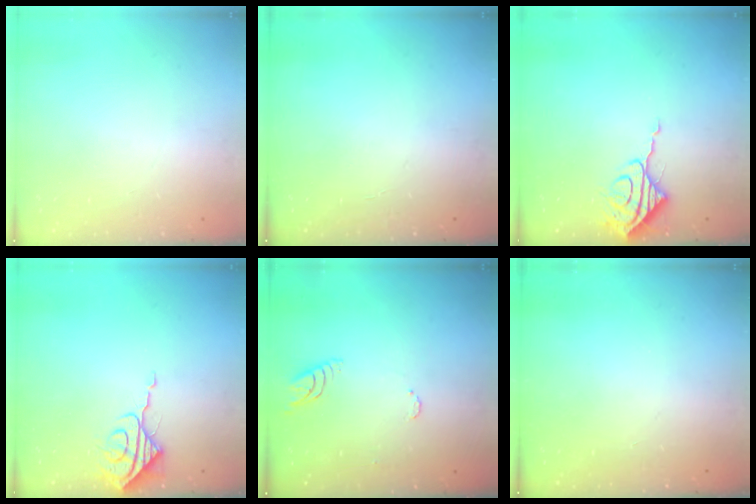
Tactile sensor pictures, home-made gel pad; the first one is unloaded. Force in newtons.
{"total": 2.0, "press": 2.0, "slide": 0.2}
{"total": 8.0, "press": 8.0, "slide": 0.7}
{"total": 8.0, "press": 7.9, "slide": 0.8}
{"total": 6.3, "press": 6.2, "slide": 0.6}
{"total": 0.0}